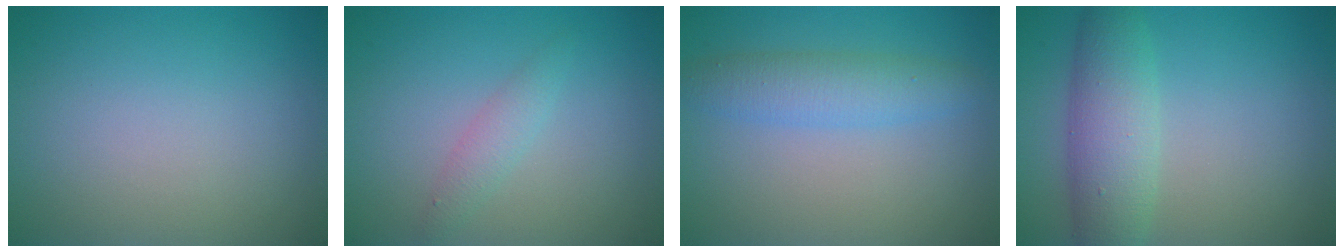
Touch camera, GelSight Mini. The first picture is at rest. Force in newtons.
{"total": 1.6, "press": 1.6, "slide": 0.1}
{"total": 3.3, "press": 3.3, "slide": 0.1}
{"total": 5.0, "press": 5.0, "slide": 0.1}